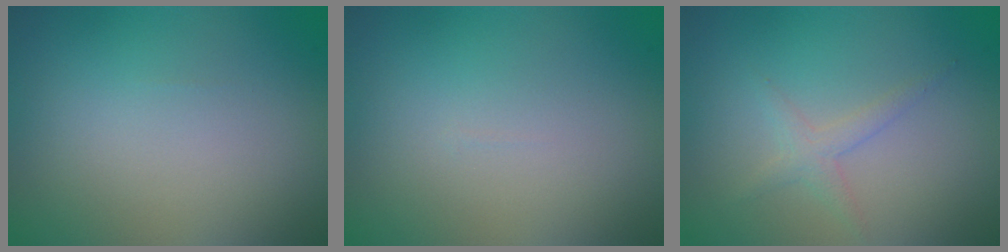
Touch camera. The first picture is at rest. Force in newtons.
{"total": 0.0}
{"total": 1.6, "press": 1.6, "slide": 0.1}